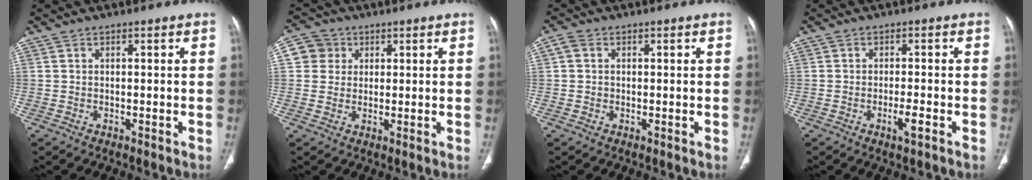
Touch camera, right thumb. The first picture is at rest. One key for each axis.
{"total": 5.2, "fx": 1.4, "fy": 5.0, "fz": 0.8, "tx": 0.010, "ty": 0.005, "tz": 0.023}
{"total": 2.1, "fx": 0.3, "fy": 1.8, "fz": 1.1, "tx": -0.019, "ty": 0.003, "tz": 0.005}
{"total": 1.5, "fx": -0.5, "fy": 0.3, "fz": 1.3, "tx": -0.024, "ty": -0.004, "tz": -0.011}